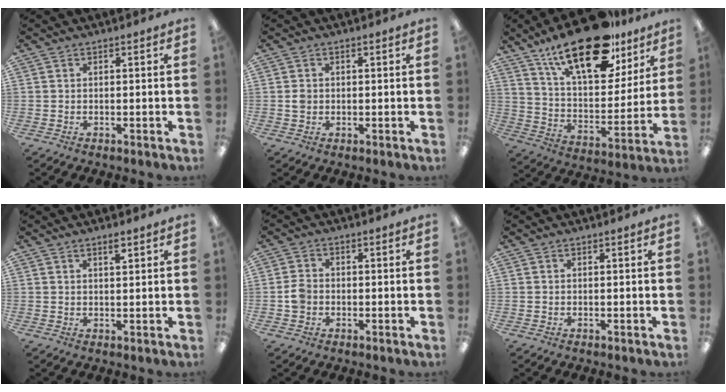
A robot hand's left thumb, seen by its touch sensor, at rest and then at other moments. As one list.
[{"total": 1.8, "force": [0.1, 1.6, 0.7], "torque": [-0.007, 0.002, -0.002]}, {"total": 23.9, "force": [16.2, 10.0, 14.5], "torque": [-0.234, -0.091, 0.278]}, {"total": 2.5, "force": [1.8, 0.6, 1.5], "torque": [-0.018, -0.006, 0.029]}, {"total": 3.6, "force": [-0.9, 3.0, 1.7], "torque": [-0.028, 0.009, -0.016]}, {"total": 0.0}]